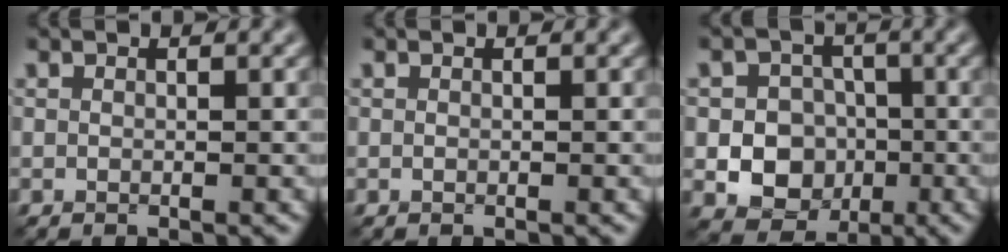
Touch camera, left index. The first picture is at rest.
{"total": 0.0}
{"total": 8.1, "force": [-2.0, 7.2, 3.1], "torque": [-0.031, 0.004, -0.060]}